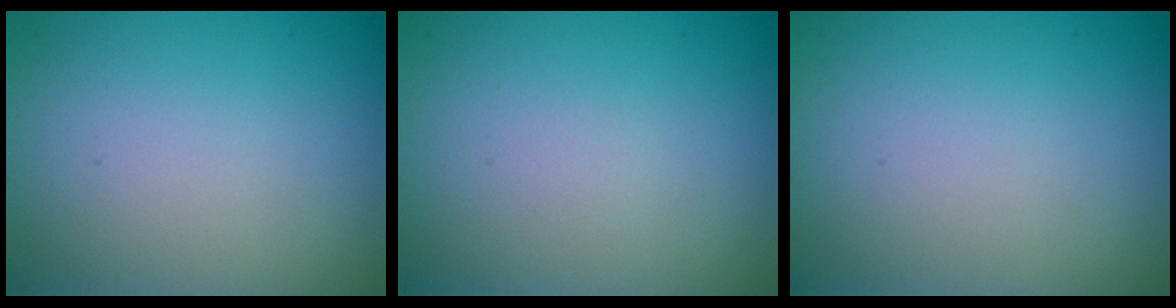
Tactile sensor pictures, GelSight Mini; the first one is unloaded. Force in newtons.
{"total": 0.0}
{"total": 0.0}